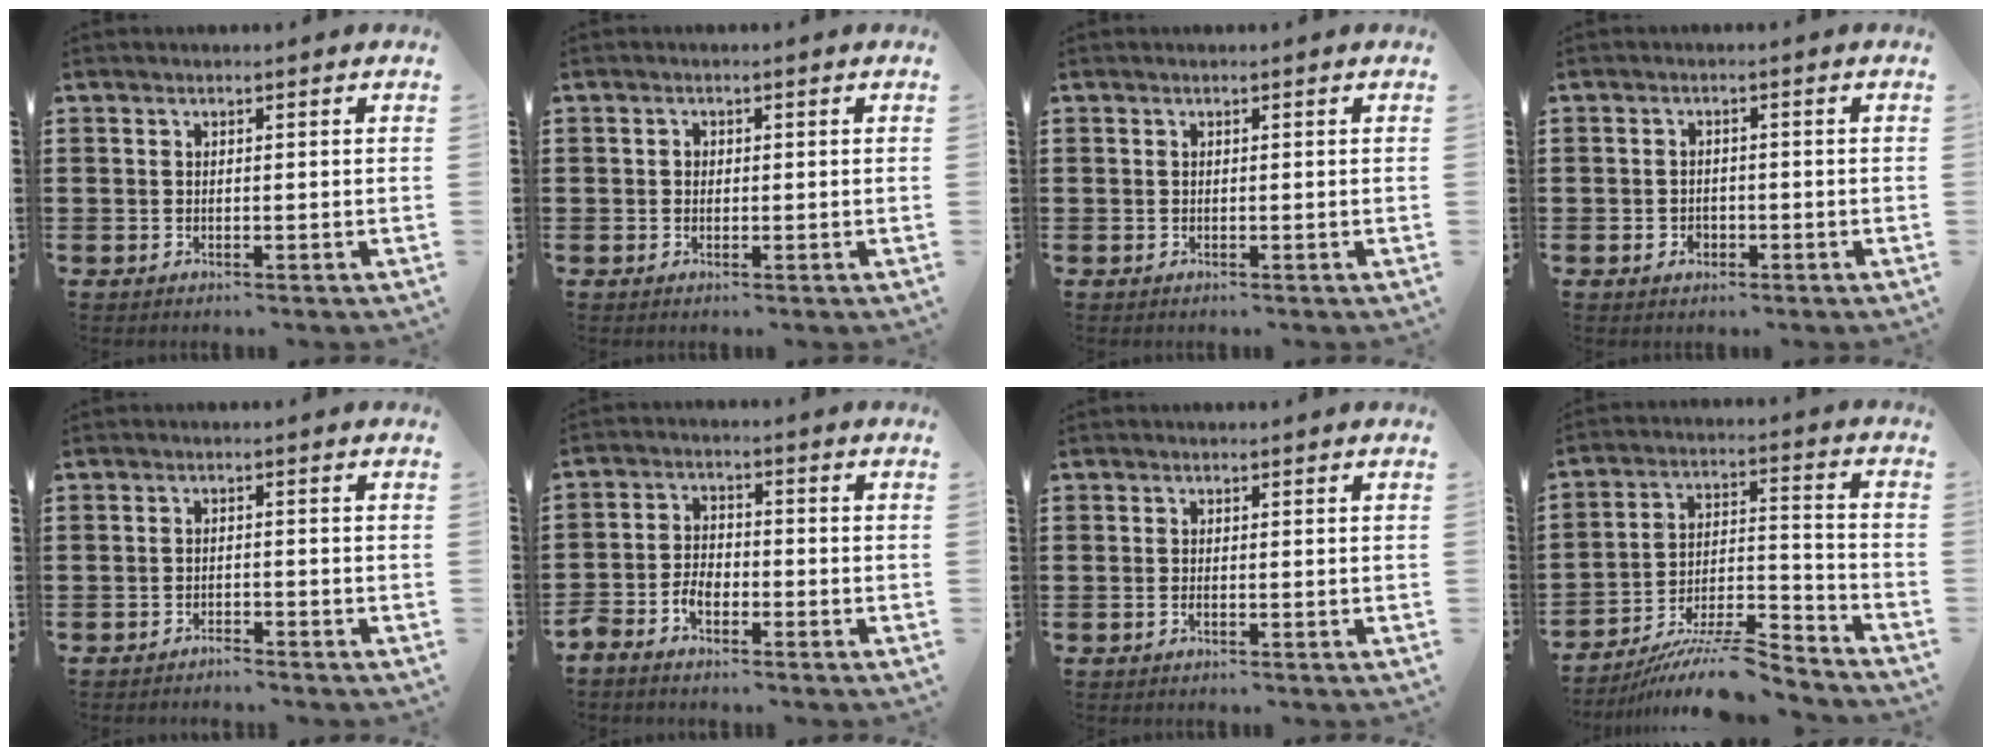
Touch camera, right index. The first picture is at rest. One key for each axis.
{"total": 0.7, "fx": 0.1, "fy": 0.7, "fz": 0.2, "tx": -0.006, "ty": 0.003, "tz": 0.001}
{"total": 0.0}
{"total": 1.7, "fx": -0.8, "fy": 1.4, "fz": 0.7, "tx": -0.018, "ty": 0.001, "tz": -0.017}
{"total": 1.6, "fx": -1.6, "fy": 0.0, "fz": 0.2, "tx": -0.008, "ty": -0.001, "tz": -0.032}
{"total": 3.4, "fx": -2.4, "fy": 1.7, "fz": 1.7, "tx": -0.049, "ty": 0.002, "tz": -0.051}
{"total": 0.7, "fx": -0.3, "fy": 0.1, "fz": 0.6, "tx": -0.012, "ty": -0.004, "tz": -0.005}
{"total": 10.6, "fx": -9.5, "fy": 1.3, "fz": 4.7, "tx": -0.065, "ty": 0.027, "tz": -0.178}